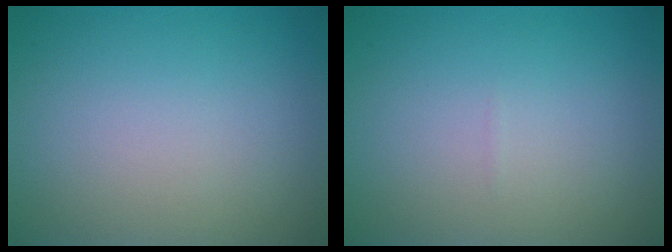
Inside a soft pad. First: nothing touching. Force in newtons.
{"total": 0.0}